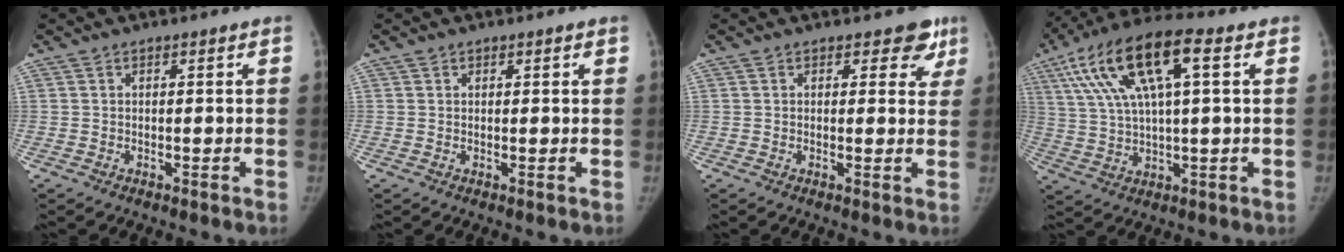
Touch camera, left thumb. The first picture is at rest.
{"total": 0.6, "force": [0.4, 0.4, 0.1], "torque": [0.003, -0.003, 0.003]}
{"total": 4.4, "force": [2.9, 2.8, 1.7], "torque": [0.022, -0.013, 0.022]}
{"total": 17.7, "force": [6.2, 5.5, 15.6], "torque": [-0.304, 0.019, 0.109]}